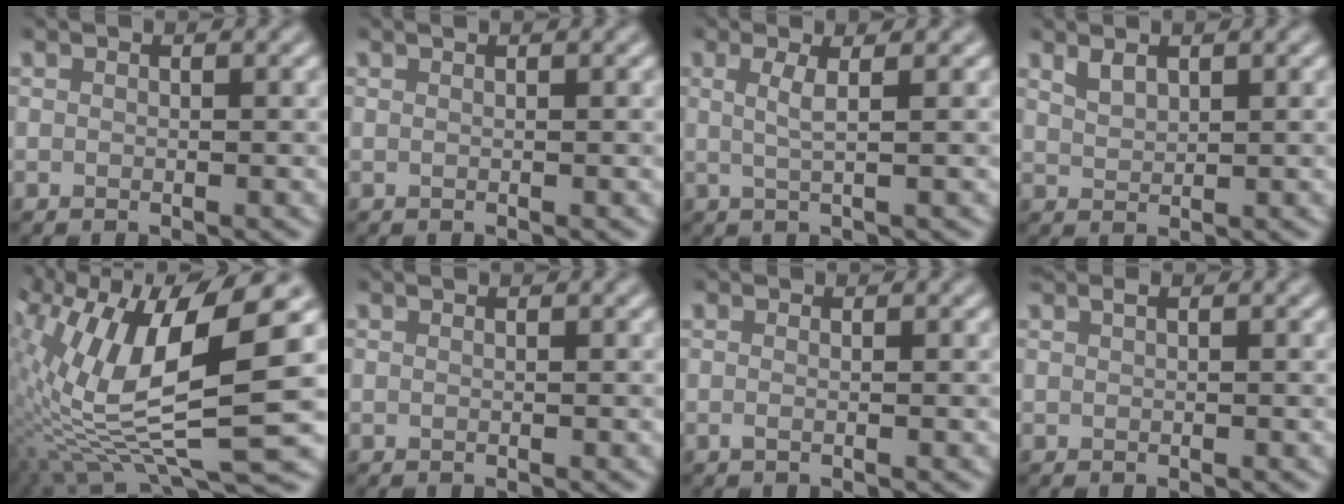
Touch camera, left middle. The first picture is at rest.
{"total": 1.1, "force": [0.6, 0.5, 0.8], "torque": [-0.007, -0.001, -0.003]}
{"total": 2.3, "force": [0.4, 0.7, 2.2], "torque": [-0.035, -0.001, 0.001]}
{"total": 1.4, "force": [1.1, 0.6, 0.8], "torque": [-0.019, -0.001, 0.026]}
{"total": 14.3, "force": [0.5, 5.5, 13.2], "torque": [-0.278, -0.011, 0.016]}
{"total": 0.6, "force": [0.3, 0.3, 0.5], "torque": [-0.002, 0.001, -0.003]}
{"total": 0.8, "force": [-0.1, 0.3, 0.8], "torque": [-0.013, -0.003, -0.005]}
{"total": 0.8, "force": [0.5, 0.2, 0.5], "torque": [-0.011, 0.007, 0.009]}